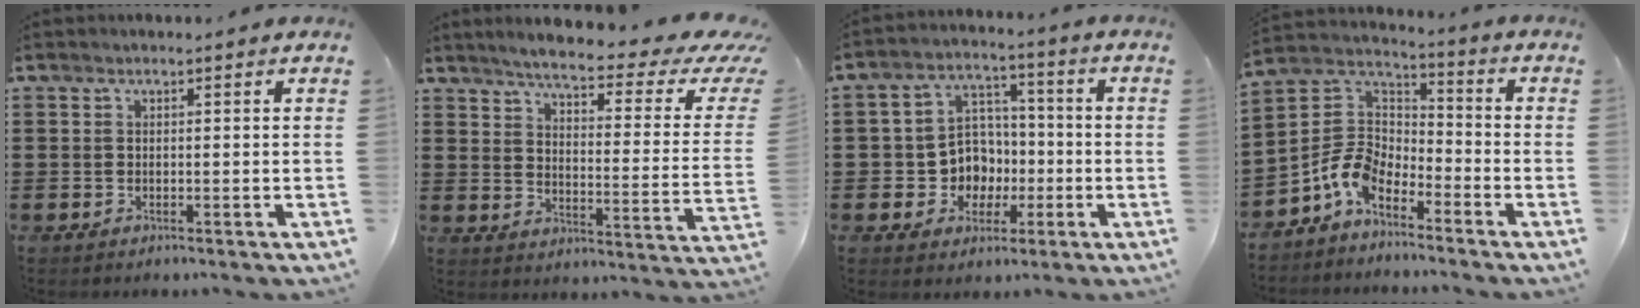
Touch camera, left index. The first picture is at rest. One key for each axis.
{"total": 5.7, "fx": 4.3, "fy": 0.3, "fz": 3.7, "tx": -0.083, "ty": -0.033, "tz": 0.065}
{"total": 7.6, "fx": -1.0, "fy": 7.1, "fz": 2.7, "tx": -0.064, "ty": 0.015, "tz": -0.011}
{"total": 8.3, "fx": -5.5, "fy": 4.7, "fz": 4.1, "tx": -0.116, "ty": 0.007, "tz": -0.114}